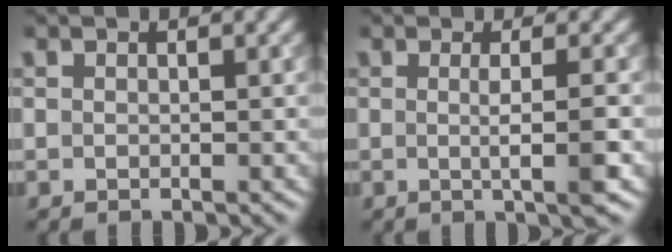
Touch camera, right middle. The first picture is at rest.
{"total": 3.1, "force": [-0.2, 0.6, 3.1], "torque": [-0.043, -0.003, -0.005]}